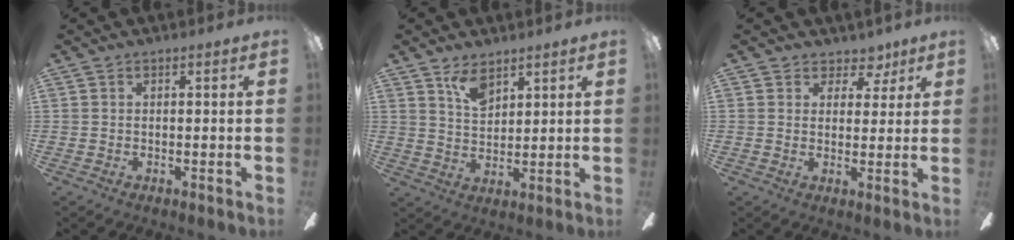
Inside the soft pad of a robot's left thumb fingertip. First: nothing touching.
{"total": 6.7, "force": [4.9, 3.3, 3.0], "torque": [-0.048, -0.019, 0.088]}
{"total": 5.2, "force": [3.4, 3.9, 1.1], "torque": [-0.006, -0.017, 0.057]}